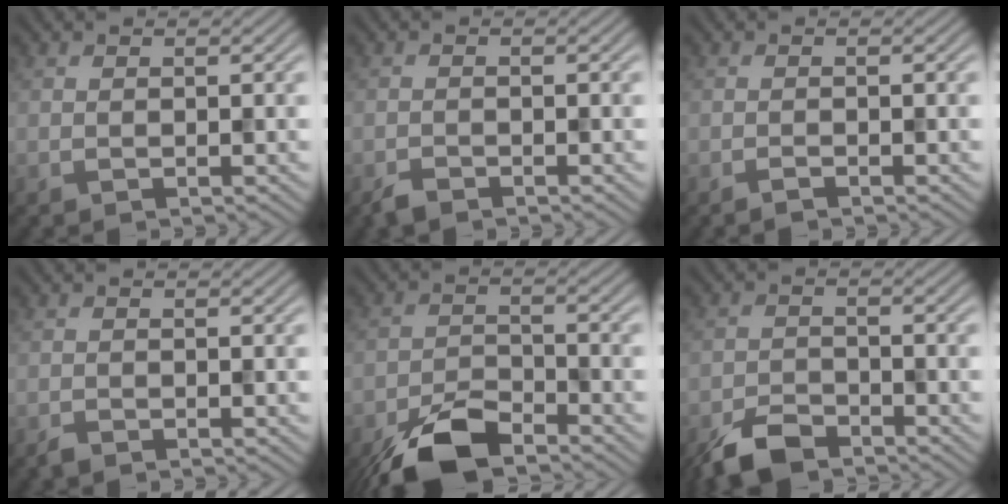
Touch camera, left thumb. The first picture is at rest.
{"total": 1.5, "force": [-1.3, 0.5, 0.5], "torque": [-0.012, -0.002, -0.029]}
{"total": 0.8, "force": [-0.7, 0.1, 0.4], "torque": [-0.008, 0.000, -0.014]}
{"total": 0.8, "force": [-0.7, 0.2, 0.3], "torque": [-0.006, 0.000, -0.015]}
{"total": 8.2, "force": [-6.0, 3.0, 4.6], "torque": [-0.081, -0.007, -0.124]}
{"total": 5.5, "force": [-4.3, 2.2, 2.5], "torque": [-0.043, -0.005, -0.089]}